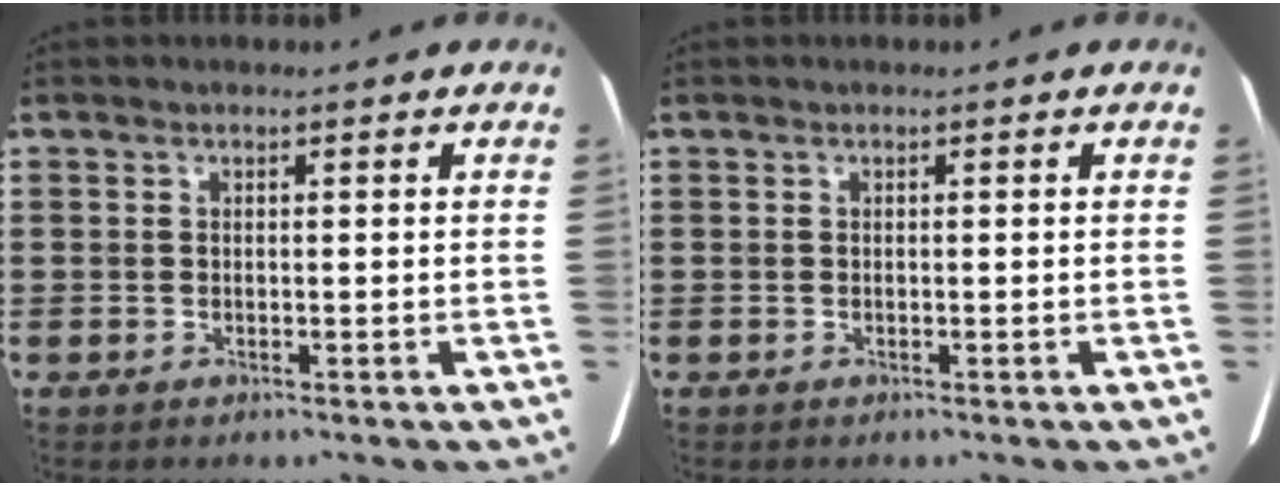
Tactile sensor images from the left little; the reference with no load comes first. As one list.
[{"total": 0.0}]